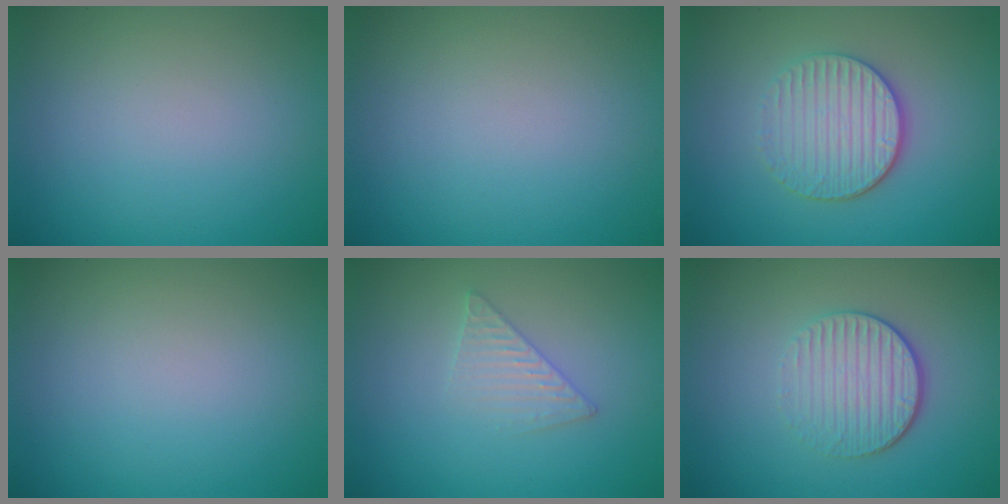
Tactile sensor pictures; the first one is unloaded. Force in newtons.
{"total": 0.0}
{"total": 4.0, "press": 3.5, "slide": 2.0}
{"total": 0.0}
{"total": 2.0, "press": 2.0, "slide": 0.2}
{"total": 3.8, "press": 2.9, "slide": 2.5}